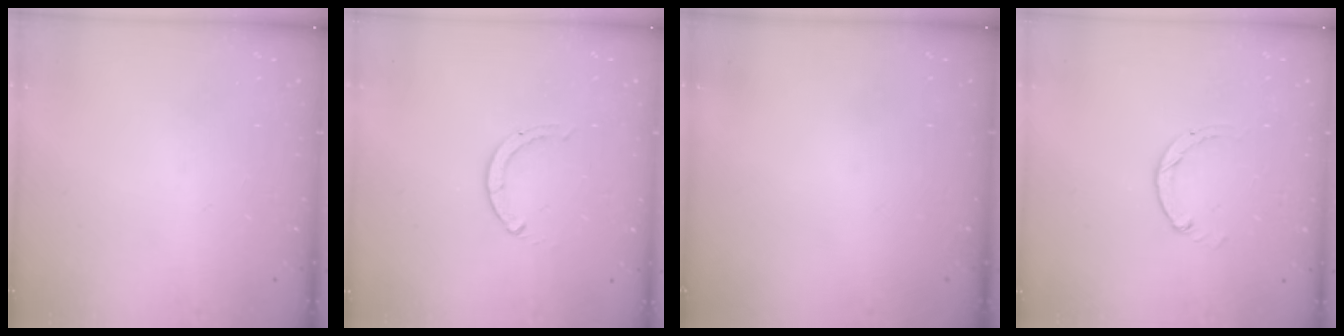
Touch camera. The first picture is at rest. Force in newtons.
{"total": 0.0}
{"total": 0.0}
{"total": 0.0}